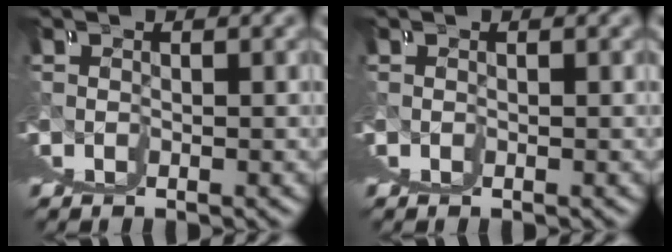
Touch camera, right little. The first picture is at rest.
{"total": 0.0}